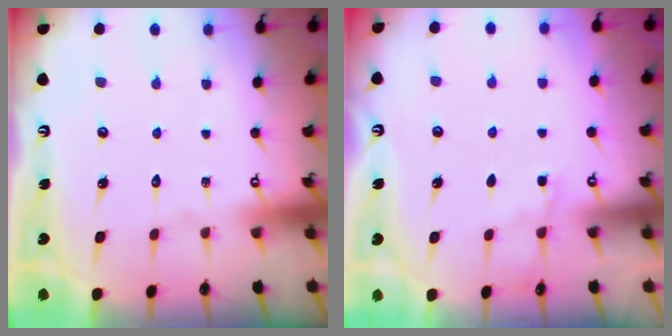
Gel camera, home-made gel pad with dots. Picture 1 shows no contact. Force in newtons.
{"total": 2.2, "press": 2.2, "slide": 0.4}